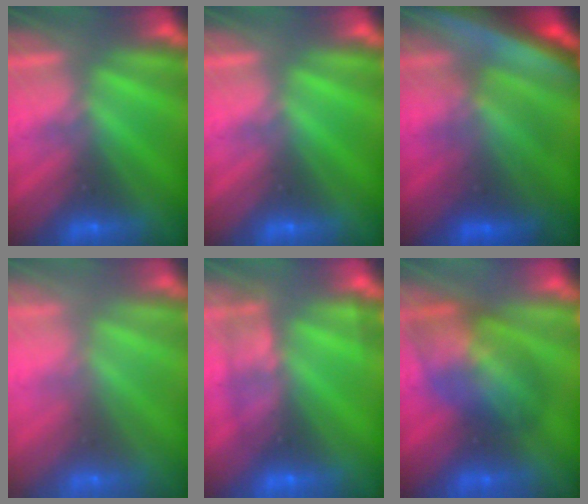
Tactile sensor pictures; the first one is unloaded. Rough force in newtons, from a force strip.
{"total": 0.0}
{"total": 7.3}
{"total": 9.6}
{"total": 2.4}
{"total": 8.7}